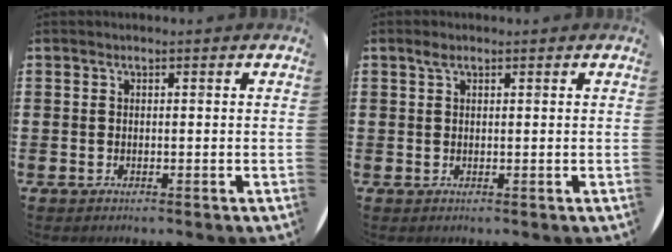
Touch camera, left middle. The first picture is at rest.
{"total": 1.1, "force": [0.7, 0.6, 0.6], "torque": [-0.006, 0.002, 0.011]}